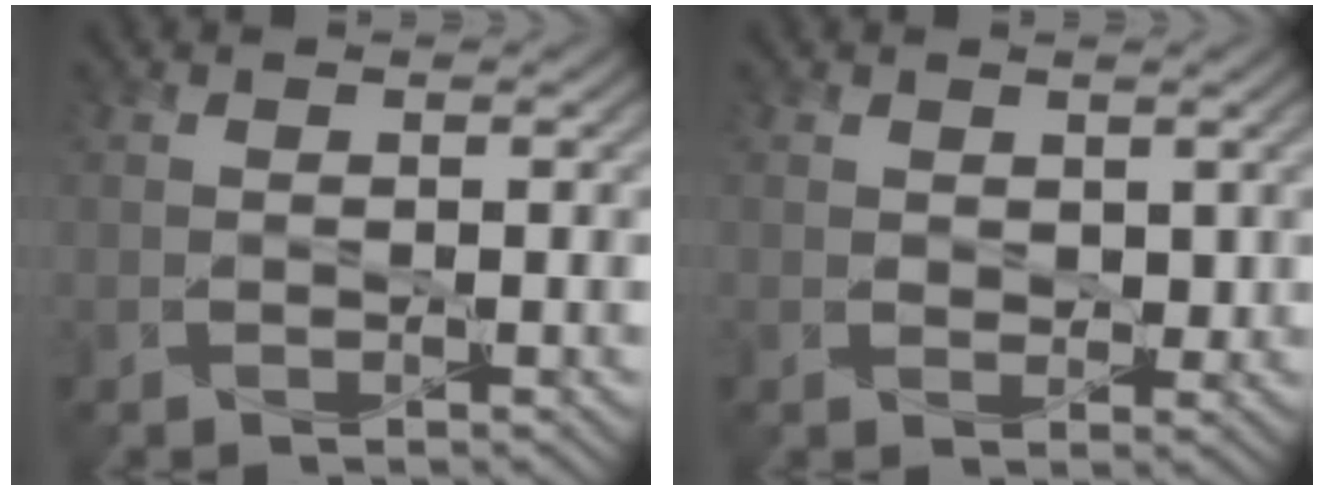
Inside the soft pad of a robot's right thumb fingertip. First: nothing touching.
{"total": 1.5, "force": [0.9, 1.0, 0.6], "torque": [-0.013, -0.006, 0.018]}